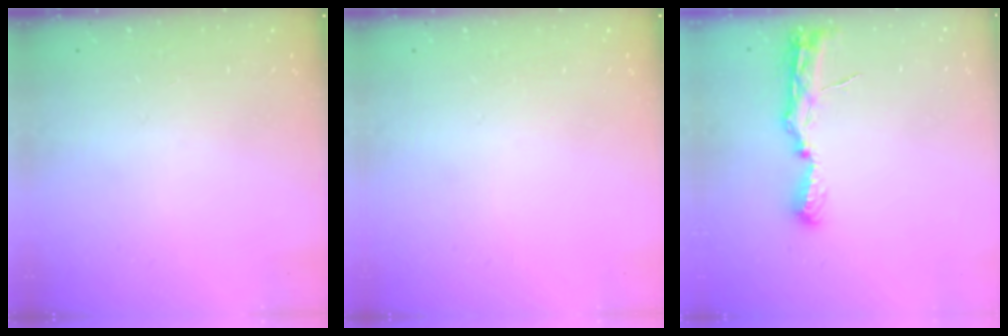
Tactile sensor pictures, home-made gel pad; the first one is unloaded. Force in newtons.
{"total": 0.0}
{"total": 7.6, "press": 7.6, "slide": 0.9}